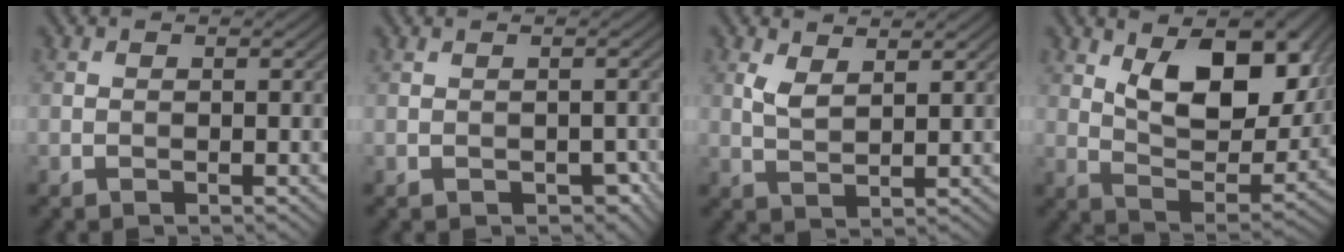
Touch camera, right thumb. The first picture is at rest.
{"total": 1.5, "force": [-0.6, 0.9, 1.0], "torque": [-0.018, -0.007, -0.003]}
{"total": 3.0, "force": [1.8, 1.1, 2.2], "torque": [-0.058, -0.003, 0.040]}
{"total": 13.4, "force": [5.6, 6.5, 10.4], "torque": [-0.167, -0.010, 0.088]}